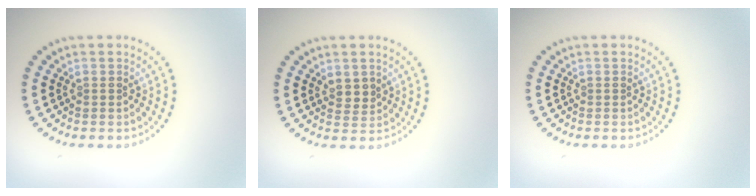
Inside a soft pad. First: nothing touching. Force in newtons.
{"total": 1.5, "press": 1.3, "slide": 0.8}
{"total": 0.0}